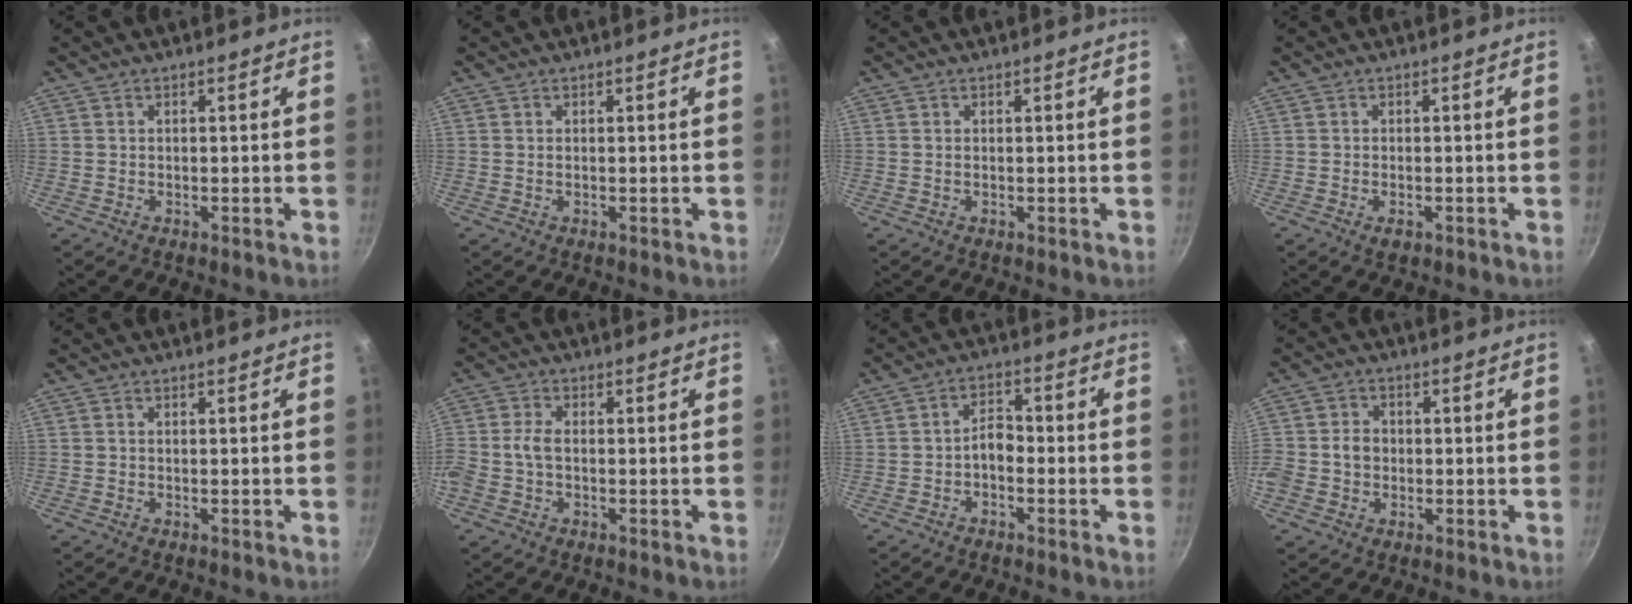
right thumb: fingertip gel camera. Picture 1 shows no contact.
{"total": 0.0}
{"total": 0.0}
{"total": 1.5, "force": [-0.7, 0.7, 1.1], "torque": [-0.019, 0.005, -0.008]}
{"total": 0.0}
{"total": 4.5, "force": [-0.7, 2.5, 3.6], "torque": [-0.094, 0.011, -0.017]}
{"total": 4.3, "force": [-1.4, 2.7, 3.0], "torque": [-0.039, 0.023, -0.032]}
{"total": 6.5, "force": [-0.7, 5.3, 3.6], "torque": [-0.063, 0.019, -0.012]}